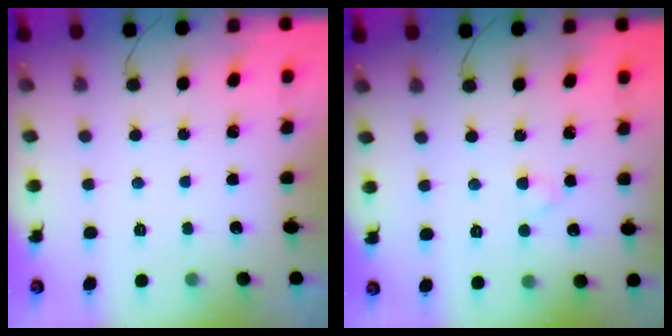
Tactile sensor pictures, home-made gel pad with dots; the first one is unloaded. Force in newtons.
{"total": 1.8, "press": 1.6, "slide": 0.9}